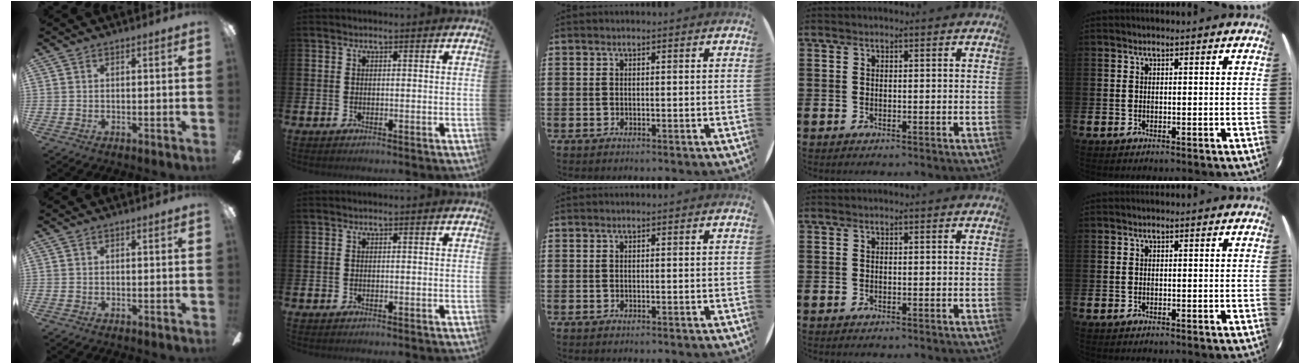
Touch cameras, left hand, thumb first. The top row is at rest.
{}